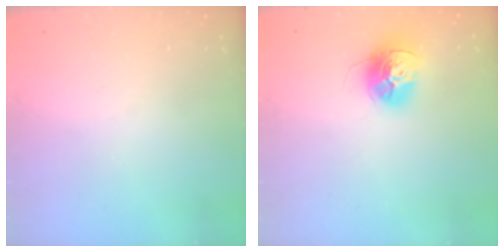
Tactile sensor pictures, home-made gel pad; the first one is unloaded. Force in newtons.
{"total": 13.4, "press": 13.4, "slide": 1.2}